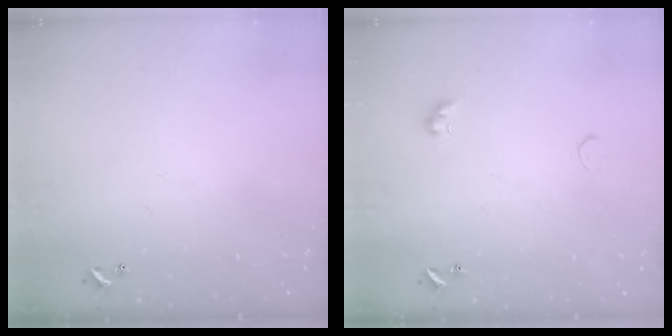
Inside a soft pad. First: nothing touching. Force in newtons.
{"total": 2.6, "press": 2.4, "slide": 0.8}